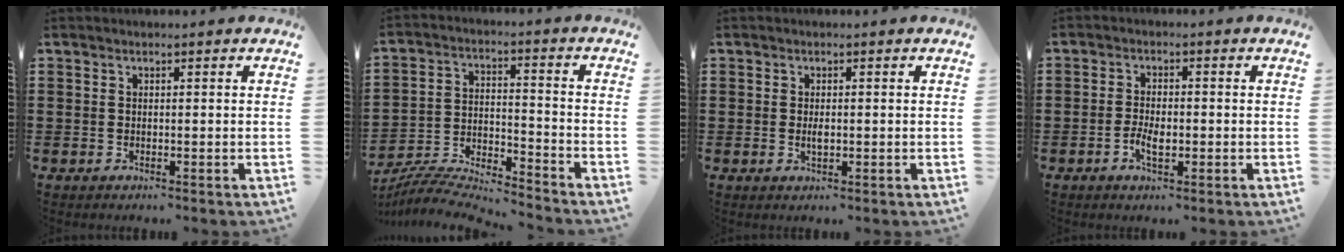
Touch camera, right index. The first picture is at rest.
{"total": 6.9, "force": [-6.7, 0.3, 1.4], "torque": [-0.036, -0.005, -0.137]}
{"total": 1.6, "force": [-0.1, 0.7, 1.4], "torque": [-0.028, 0.001, -0.002]}
{"total": 3.4, "force": [-1.1, 1.5, 2.9], "torque": [-0.060, 0.000, -0.020]}